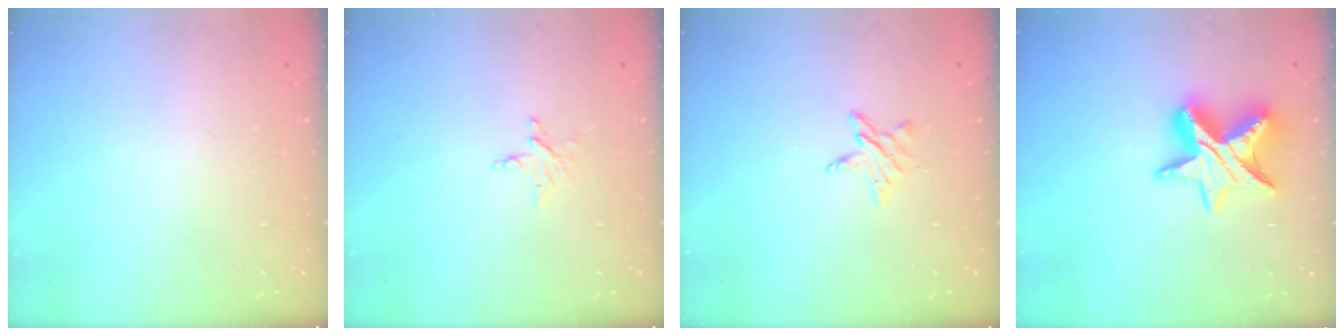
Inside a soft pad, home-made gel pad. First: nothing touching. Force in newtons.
{"total": 3.2, "press": 3.2, "slide": 0.3}
{"total": 5.0, "press": 5.0, "slide": 0.6}
{"total": 13.9, "press": 13.8, "slide": 0.9}